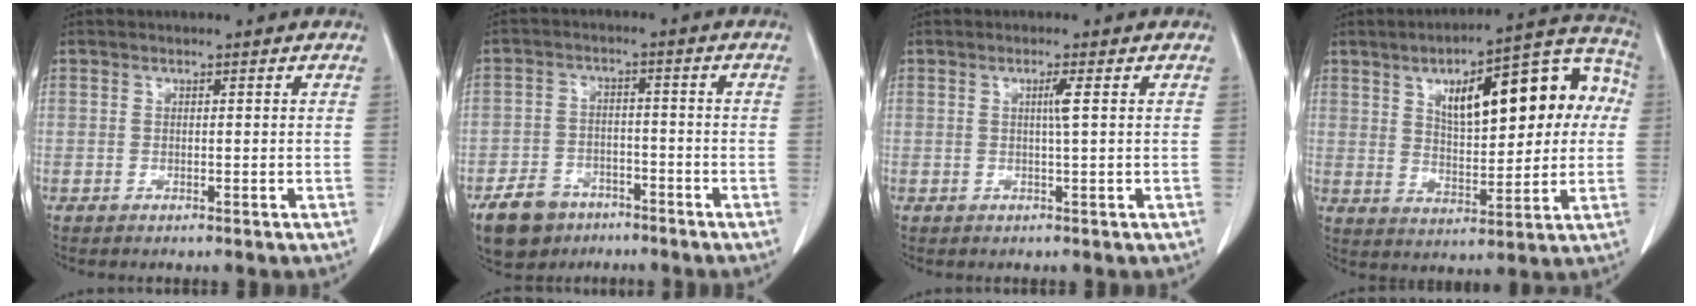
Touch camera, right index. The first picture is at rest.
{"total": 7.5, "force": [-5.3, 4.7, 2.5], "torque": [-0.061, 0.002, -0.088]}
{"total": 1.7, "force": [0.4, -0.5, 1.6], "torque": [-0.025, 0.001, 0.010]}
{"total": 18.9, "force": [4.5, 6.7, 17.1], "torque": [-0.234, 0.041, 0.065]}